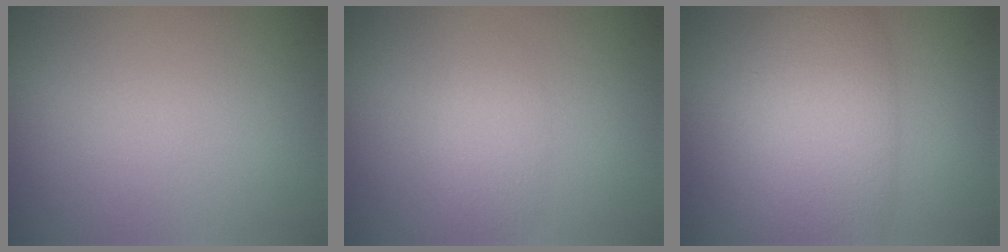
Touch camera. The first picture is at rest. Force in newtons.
{"total": 1.9, "press": 1.9, "slide": 0.1}
{"total": 9.1, "press": 9.1, "slide": 0.3}